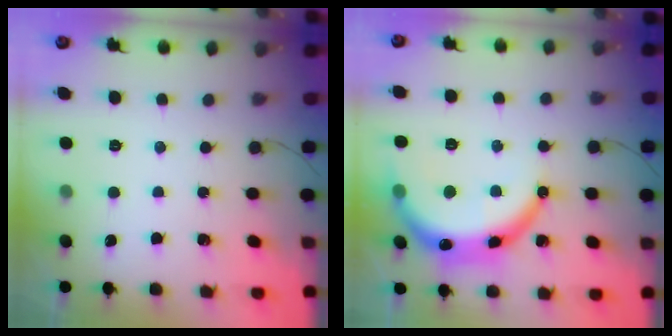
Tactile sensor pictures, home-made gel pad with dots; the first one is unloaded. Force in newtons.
{"total": 16.0, "press": 16.0, "slide": 1.0}